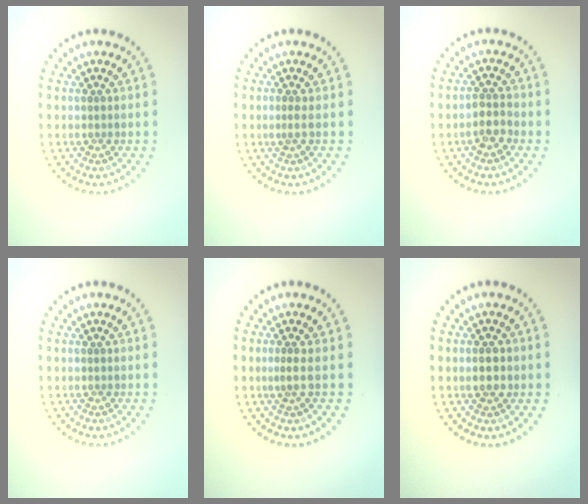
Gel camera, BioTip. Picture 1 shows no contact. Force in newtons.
{"total": 0.5, "press": 0.1, "slide": 0.5}
{"total": 2.0, "press": 1.8, "slide": 0.7}
{"total": 0.0}
{"total": 1.0, "press": 0.5, "slide": 0.9}
{"total": 2.3, "press": 2.2, "slide": 0.1}